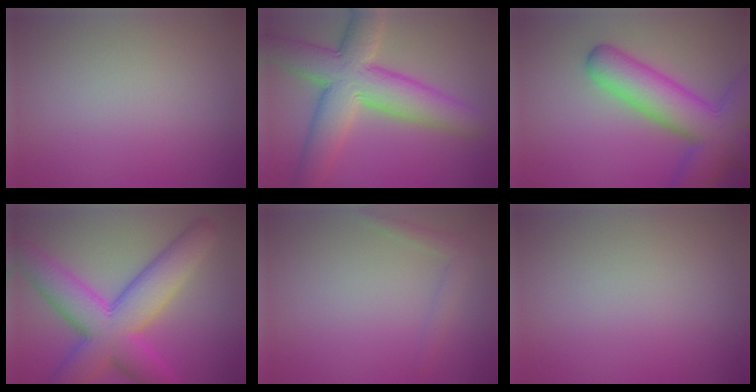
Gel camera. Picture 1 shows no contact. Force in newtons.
{"total": 9.5, "press": 9.5, "slide": 0.7}
{"total": 9.1, "press": 9.1, "slide": 0.6}
{"total": 10.2, "press": 10.2, "slide": 0.2}
{"total": 1.5, "press": 1.5, "slide": 0.1}
{"total": 0.0}